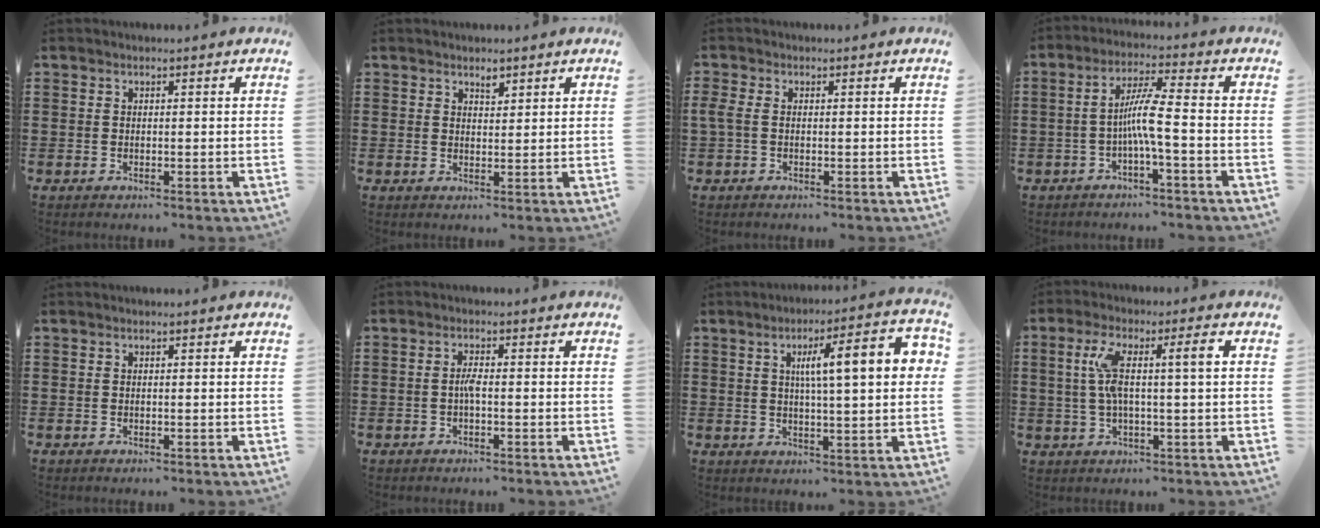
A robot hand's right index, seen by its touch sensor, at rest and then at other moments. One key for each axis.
{"total": 1.6, "fx": 1.3, "fy": 0.7, "fz": 0.7, "tx": -0.007, "ty": 0.001, "tz": 0.021}
{"total": 1.6, "fx": -0.3, "fy": 0.6, "fz": 1.4, "tx": -0.042, "ty": -0.006, "tz": -0.010}
{"total": 6.7, "fx": -1.7, "fy": 0.2, "fz": 6.4, "tx": -0.122, "ty": 0.001, "tz": -0.037}
{"total": 0.0}
{"total": 2.2, "fx": -0.5, "fy": 0.3, "fz": 2.1, "tx": -0.048, "ty": -0.001, "tz": -0.013}
{"total": 10.5, "fx": 2.5, "fy": 2.1, "fz": 10.0, "tx": -0.177, "ty": 0.006, "tz": 0.033}
{"total": 7.3, "fx": 1.2, "fy": 0.9, "fz": 7.1, "tx": -0.142, "ty": 0.001, "tz": 0.012}